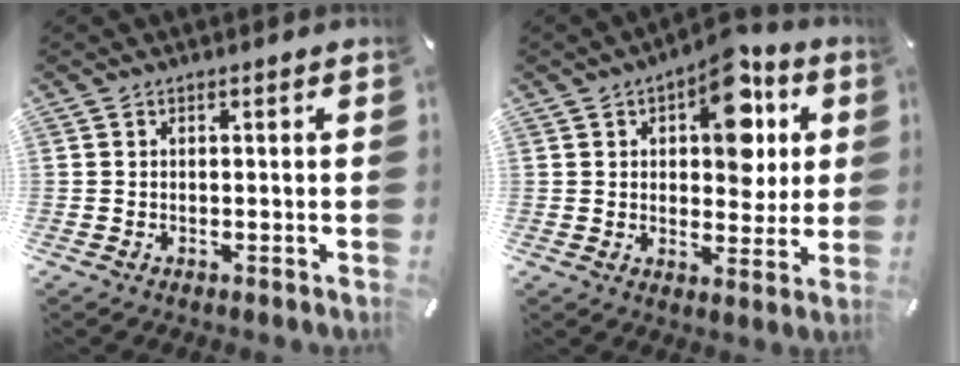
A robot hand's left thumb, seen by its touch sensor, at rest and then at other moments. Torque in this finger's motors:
{"motor_torque": [2.11, 2.18, 1.16, -1.16, 0.33]}